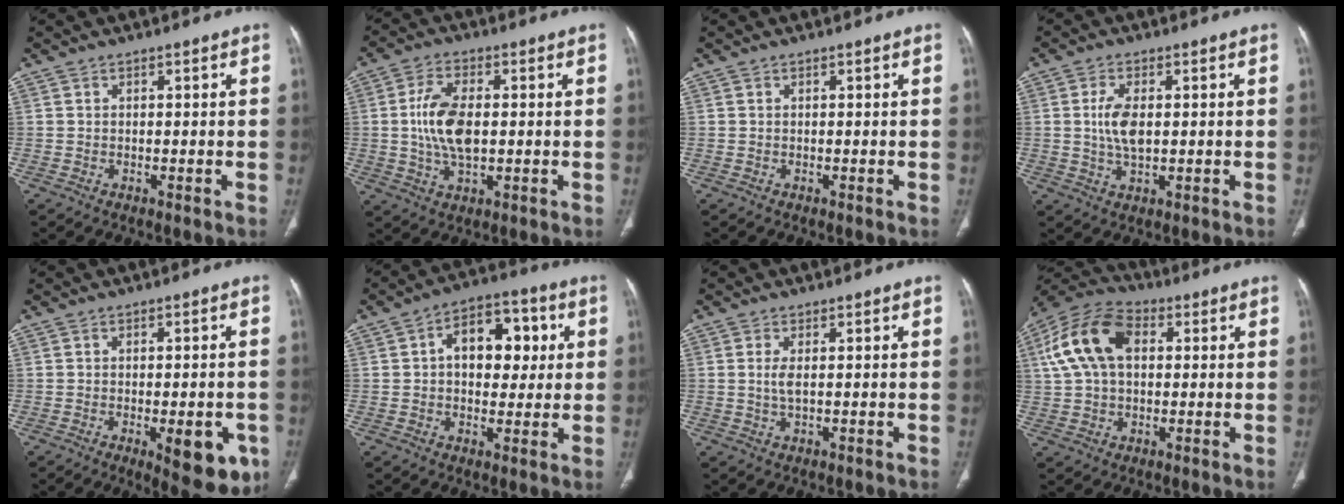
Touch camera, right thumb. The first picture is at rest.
{"total": 10.1, "force": [0.2, 5.4, 8.6], "torque": [-0.171, 0.002, 0.004]}
{"total": 0.0}
{"total": 6.0, "force": [0.4, 3.0, 5.2], "torque": [-0.107, -0.001, 0.009]}
{"total": 10.7, "force": [-3.8, 4.2, 9.1], "torque": [-0.089, -0.002, -0.037]}
{"total": 12.7, "force": [2.2, 8.2, 9.4], "torque": [-0.097, 0.017, 0.026]}
{"total": 2.5, "force": [0.2, 0.9, 2.4], "torque": [-0.059, -0.002, 0.007]}
{"total": 14.7, "force": [3.3, 9.3, 10.9], "torque": [-0.212, 0.027, 0.053]}